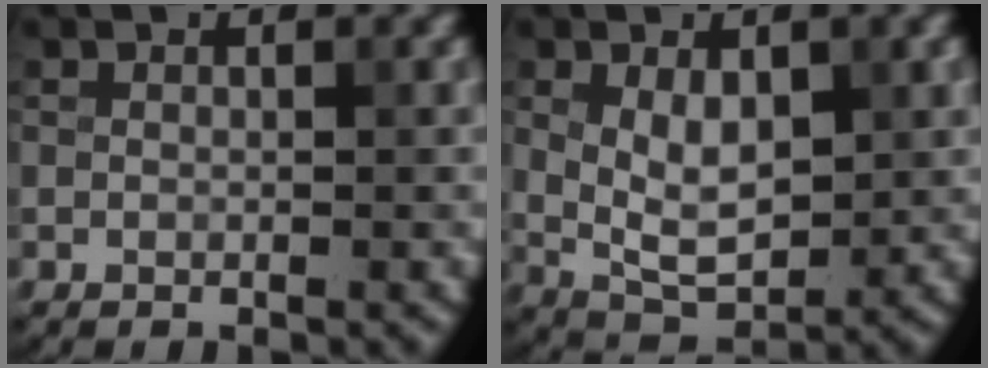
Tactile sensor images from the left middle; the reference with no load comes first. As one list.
[{"total": 4.7, "force": [0.9, 2.7, 3.8], "torque": [-0.073, -0.003, 0.021]}]